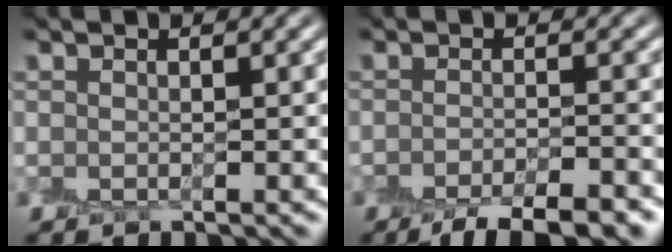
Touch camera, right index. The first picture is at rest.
{"total": 5.8, "force": [-4.2, 1.5, 3.7], "torque": [-0.047, -0.002, -0.067]}